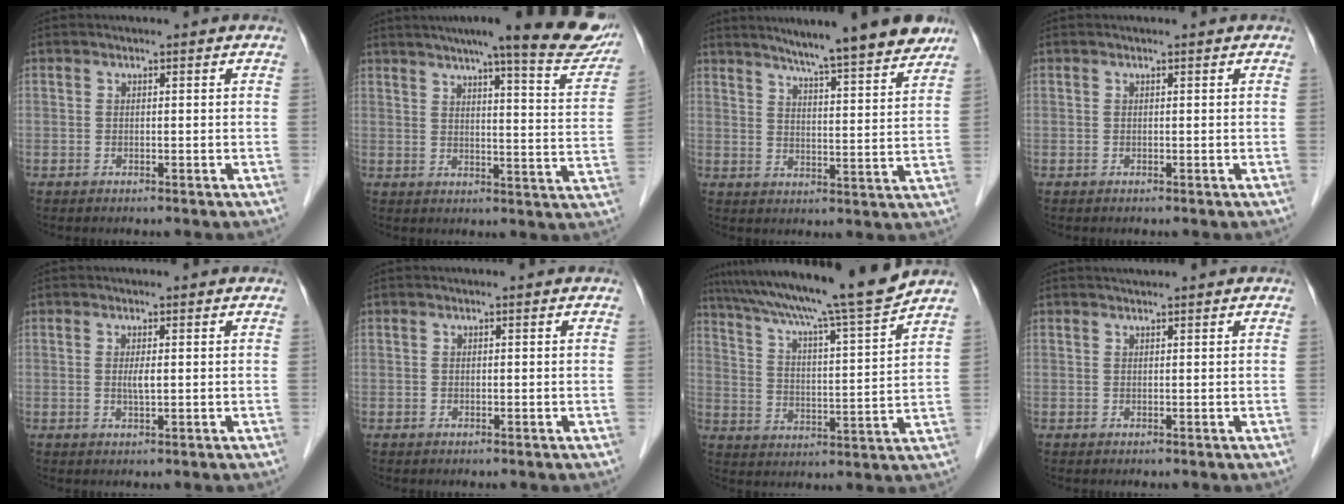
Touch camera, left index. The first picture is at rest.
{"total": 20.0, "force": [16.5, 1.8, 11.2], "torque": [-0.142, -0.018, 0.195]}
{"total": 14.1, "force": [12.0, -0.2, 7.4], "torque": [-0.108, -0.004, 0.160]}
{"total": 0.0}
{"total": 1.7, "force": [0.2, 0.2, 1.7], "torque": [-0.035, -0.002, 0.004]}
{"total": 0.0}
{"total": 17.8, "force": [15.4, -1.5, 8.8], "torque": [-0.150, -0.013, 0.237]}
{"total": 1.3, "force": [1.2, -0.3, 0.6], "torque": [-0.009, 0.011, 0.027]}